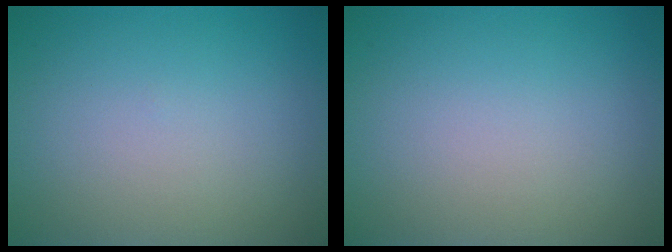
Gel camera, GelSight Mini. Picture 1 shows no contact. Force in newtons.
{"total": 0.0}